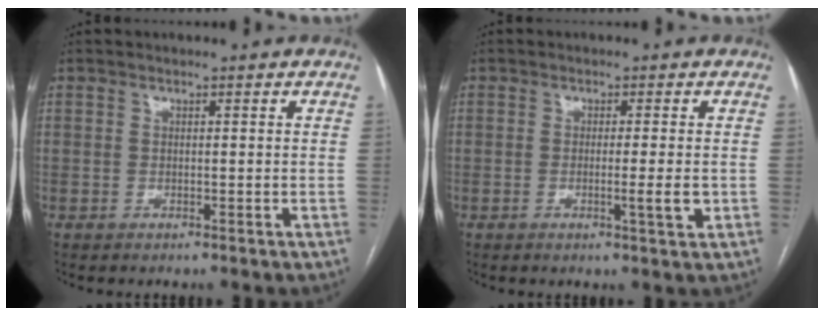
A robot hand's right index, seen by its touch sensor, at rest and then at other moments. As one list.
[{"total": 3.5, "force": [-0.7, -0.1, 3.4], "torque": [-0.053, -0.006, -0.011]}]